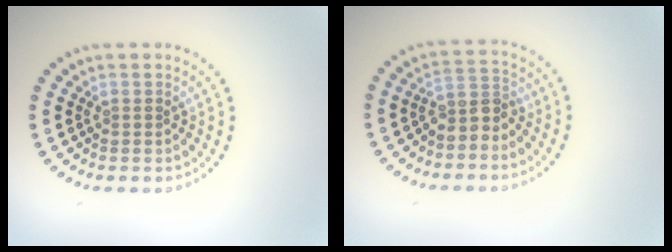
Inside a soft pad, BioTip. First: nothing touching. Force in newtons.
{"total": 2.5, "press": 1.9, "slide": 1.6}